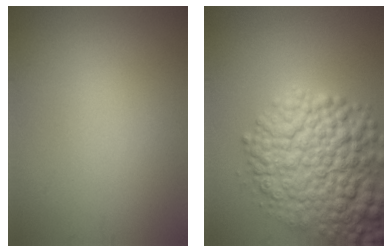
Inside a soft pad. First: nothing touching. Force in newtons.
{"total": 9.5, "press": 9.4, "slide": 0.4}